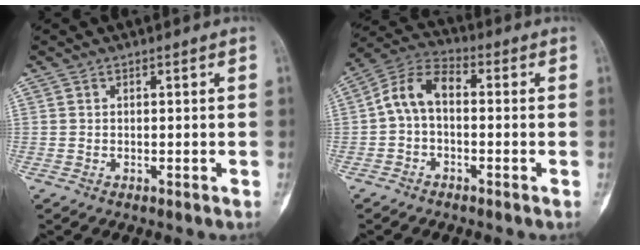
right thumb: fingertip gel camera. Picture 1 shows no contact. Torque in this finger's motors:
{"motor_torque": [0.83, 0.89, 0.41, -0.39, 0.04]}